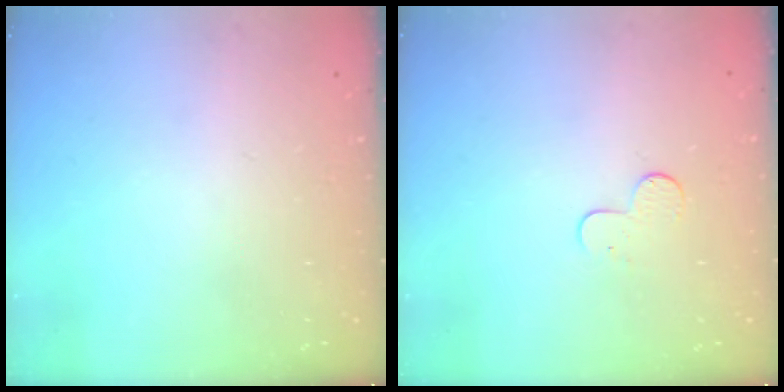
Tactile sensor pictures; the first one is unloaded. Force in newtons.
{"total": 5.5, "press": 5.5, "slide": 0.5}